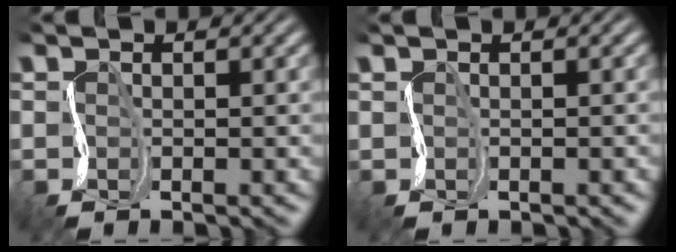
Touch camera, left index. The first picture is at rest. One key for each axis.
{"total": 0.7, "fx": 0.3, "fy": 0.3, "fz": 0.5, "tx": 0.005, "ty": 0.005, "tz": 0.007}